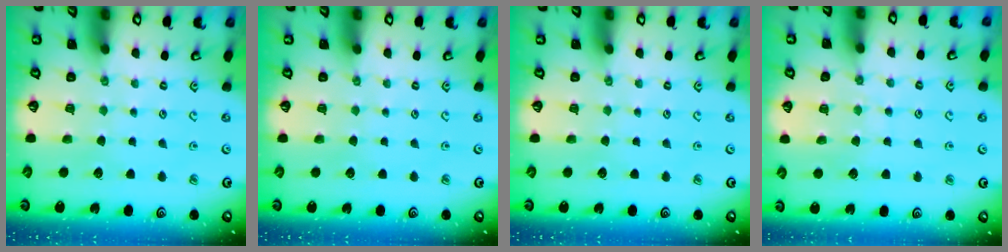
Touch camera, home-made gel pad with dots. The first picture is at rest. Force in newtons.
{"total": 0.0}
{"total": 0.0}
{"total": 7.8, "press": 7.7, "slide": 0.7}